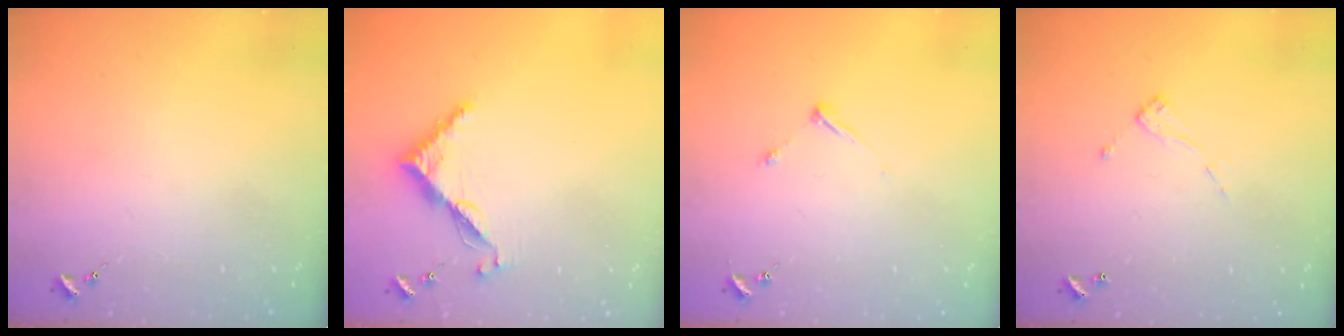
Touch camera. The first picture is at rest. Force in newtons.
{"total": 7.4, "press": 7.4, "slide": 0.7}
{"total": 4.8, "press": 4.8, "slide": 0.6}
{"total": 6.9, "press": 6.9, "slide": 0.3}